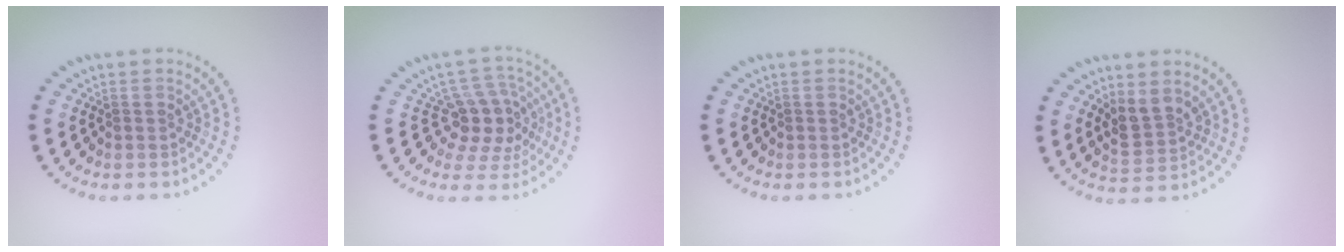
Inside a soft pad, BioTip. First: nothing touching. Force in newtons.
{"total": 4.2, "press": 3.6, "slide": 2.2}
{"total": 0.0}
{"total": 2.7, "press": 2.5, "slide": 1.1}